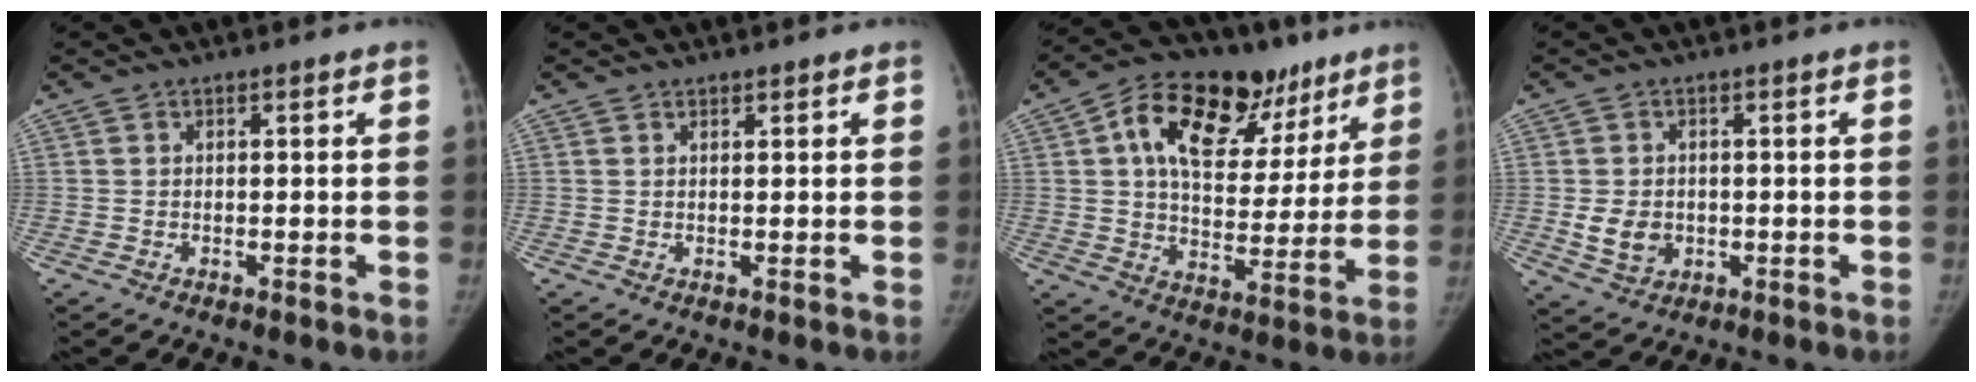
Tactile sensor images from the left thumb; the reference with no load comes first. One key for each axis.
{"total": 0.6, "fx": 0.5, "fy": 0.1, "fz": 0.1, "tx": -0.004, "ty": -0.004, "tz": 0.009}
{"total": 22.1, "fx": 11.1, "fy": 12.9, "fz": 14.0, "tx": -0.174, "ty": 0.002, "tz": 0.175}
{"total": 5.2, "fx": -0.6, "fy": 4.3, "fz": 2.9, "tx": -0.033, "ty": 0.000, "tz": 0.001}